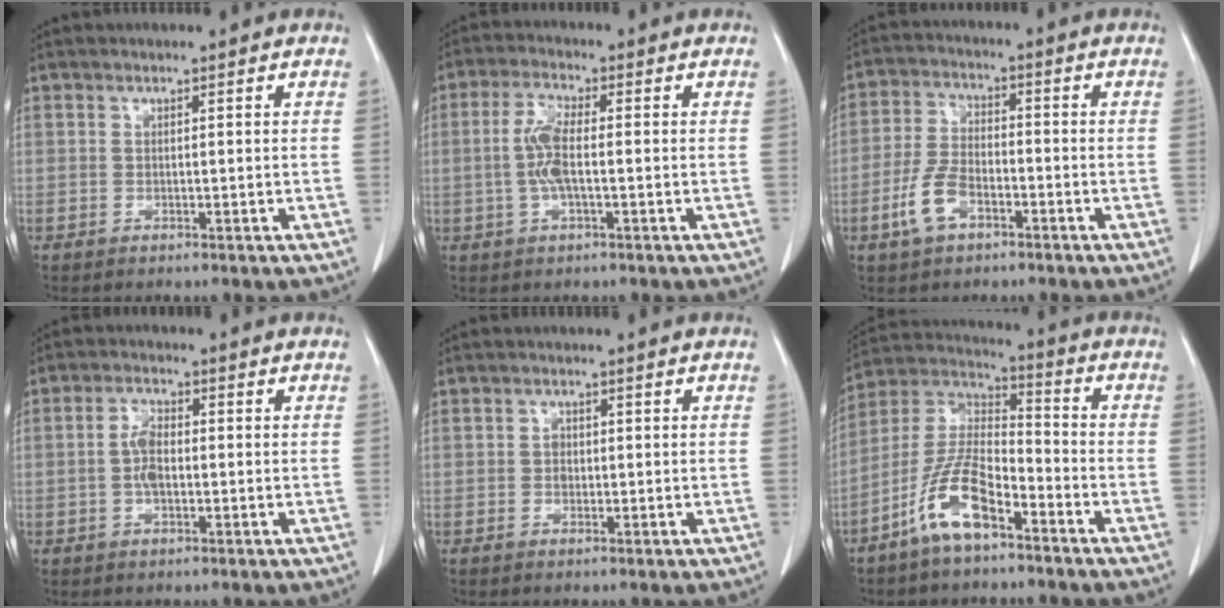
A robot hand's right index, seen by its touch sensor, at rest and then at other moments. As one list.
[{"total": 5.6, "force": [-0.5, 1.2, 5.5], "torque": [-0.124, 0.004, -0.014]}, {"total": 6.7, "force": [-3.2, 3.4, 4.8], "torque": [-0.107, 0.006, -0.064]}, {"total": 3.9, "force": [-0.4, 1.7, 3.5], "torque": [-0.077, 0.005, -0.013]}, {"total": 1.3, "force": [-0.1, 1.0, 0.7], "torque": [-0.012, 0.003, -0.003]}, {"total": 11.2, "force": [-6.5, 3.5, 8.4], "torque": [-0.175, 0.004, -0.127]}]